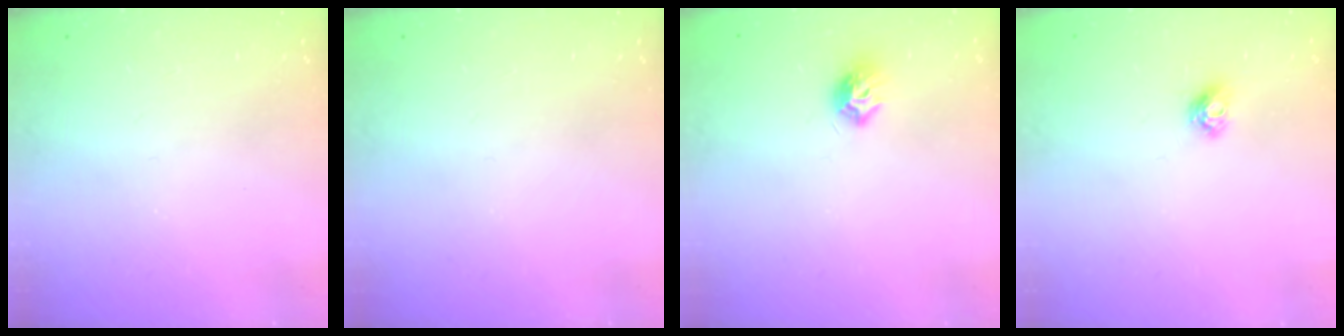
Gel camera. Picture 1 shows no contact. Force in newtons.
{"total": 0.0}
{"total": 6.5, "press": 6.5, "slide": 0.3}
{"total": 5.6, "press": 5.5, "slide": 0.7}